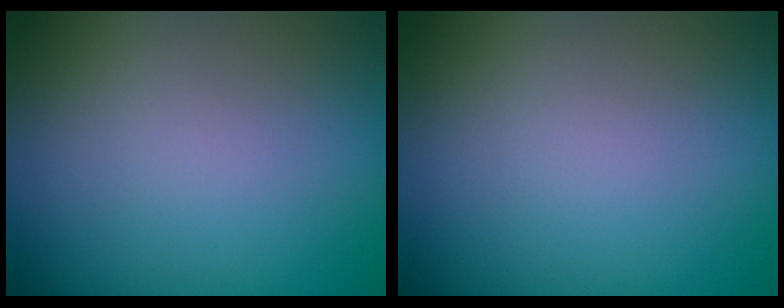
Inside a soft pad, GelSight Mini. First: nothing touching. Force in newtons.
{"total": 0.0}